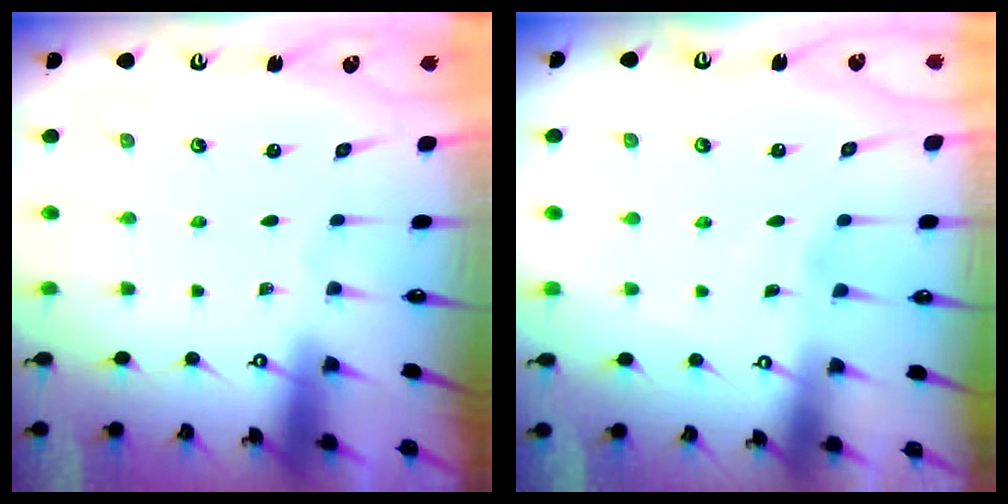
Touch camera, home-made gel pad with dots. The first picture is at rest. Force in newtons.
{"total": 2.7, "press": 2.7, "slide": 0.3}